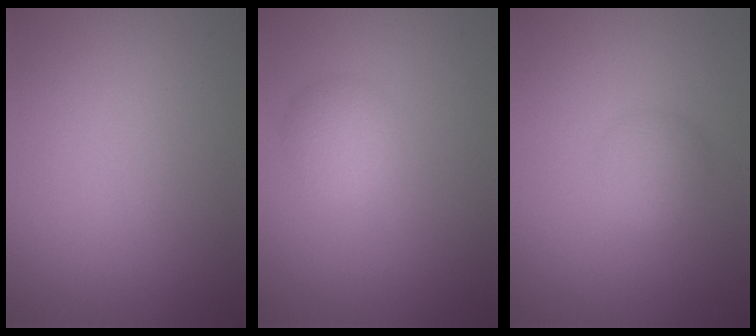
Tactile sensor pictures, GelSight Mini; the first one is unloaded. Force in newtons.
{"total": 2.3, "press": 2.3, "slide": 0.0}
{"total": 2.1, "press": 2.1, "slide": 0.1}